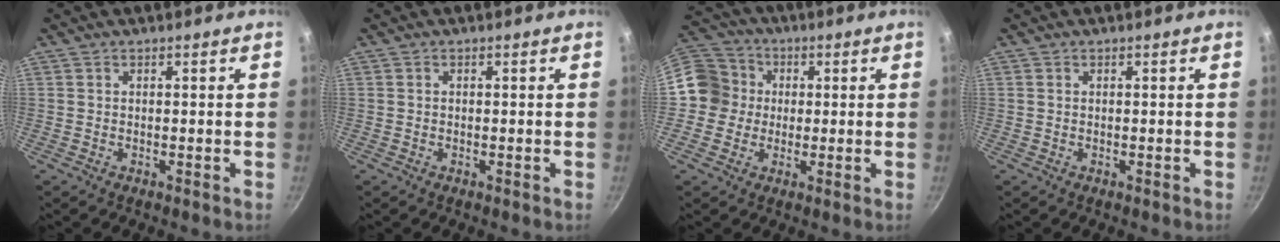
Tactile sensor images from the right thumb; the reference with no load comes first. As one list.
[{"total": 0.0}, {"total": 10.6, "force": [0.3, 10.1, 3.3], "torque": [-0.028, 0.027, -0.016]}, {"total": 0.0}]